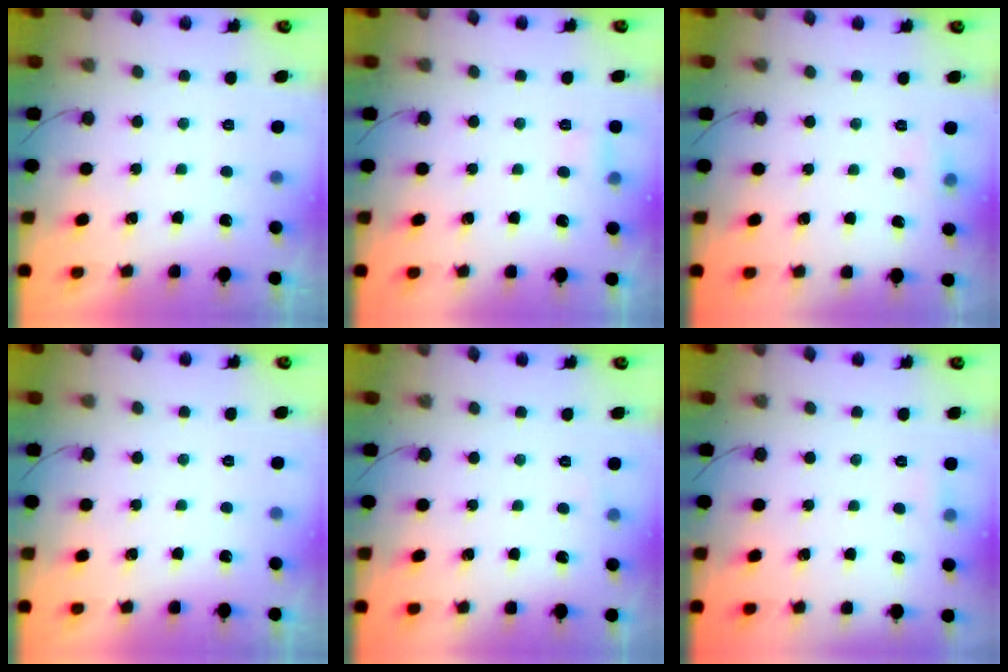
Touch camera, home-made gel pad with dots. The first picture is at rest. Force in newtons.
{"total": 3.8, "press": 3.6, "slide": 1.2}
{"total": 4.2, "press": 3.9, "slide": 1.6}
{"total": 0.0}
{"total": 2.3, "press": 2.1, "slide": 0.9}
{"total": 3.9, "press": 3.5, "slide": 1.6}